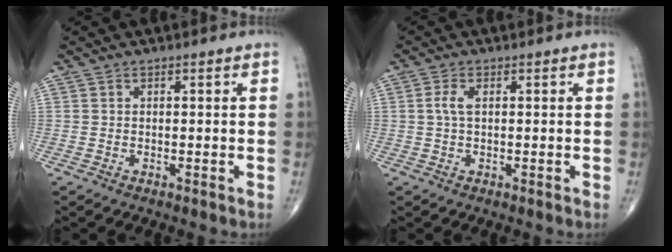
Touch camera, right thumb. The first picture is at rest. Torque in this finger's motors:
{"motor_torque": [-0.19, -0.22, 0.38, 0.21, -0.04]}